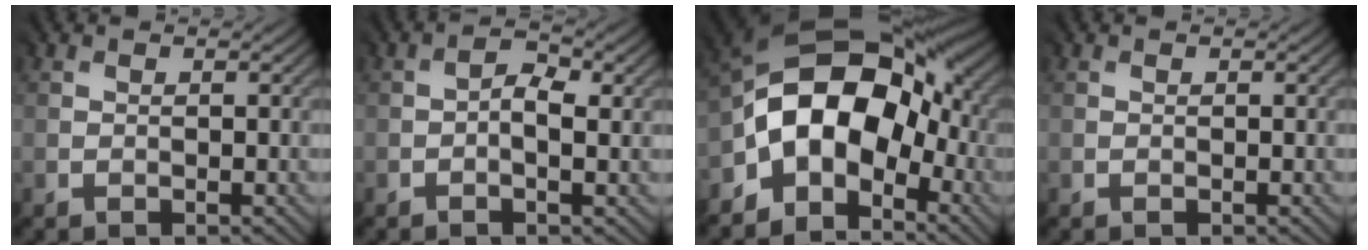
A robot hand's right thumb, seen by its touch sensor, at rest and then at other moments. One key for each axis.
{"total": 2.5, "fx": -0.3, "fy": 1.1, "fz": 2.3, "tx": -0.040, "ty": 0.000, "tz": -0.006}
{"total": 11.5, "fx": -3.3, "fy": 8.0, "fz": 7.6, "tx": -0.118, "ty": 0.007, "tz": -0.069}
{"total": 0.0}